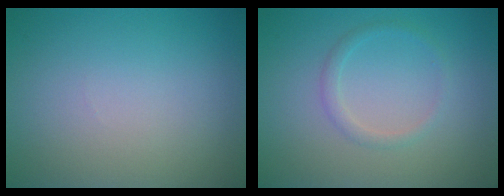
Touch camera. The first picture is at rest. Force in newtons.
{"total": 1.3, "press": 1.3, "slide": 0.1}